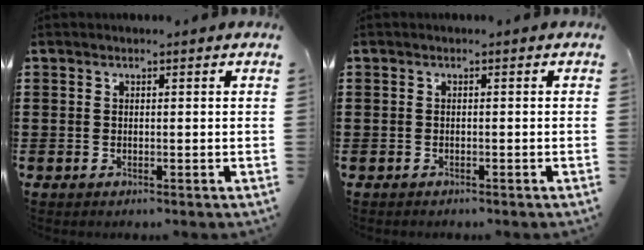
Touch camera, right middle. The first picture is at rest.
{"total": 0.7, "force": [-0.5, 0.3, -0.1], "torque": [0.001, 0.002, -0.013]}